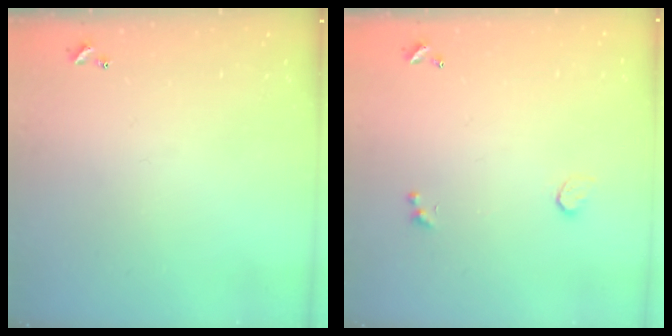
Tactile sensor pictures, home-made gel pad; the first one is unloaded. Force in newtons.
{"total": 0.9, "press": 0.7, "slide": 0.5}